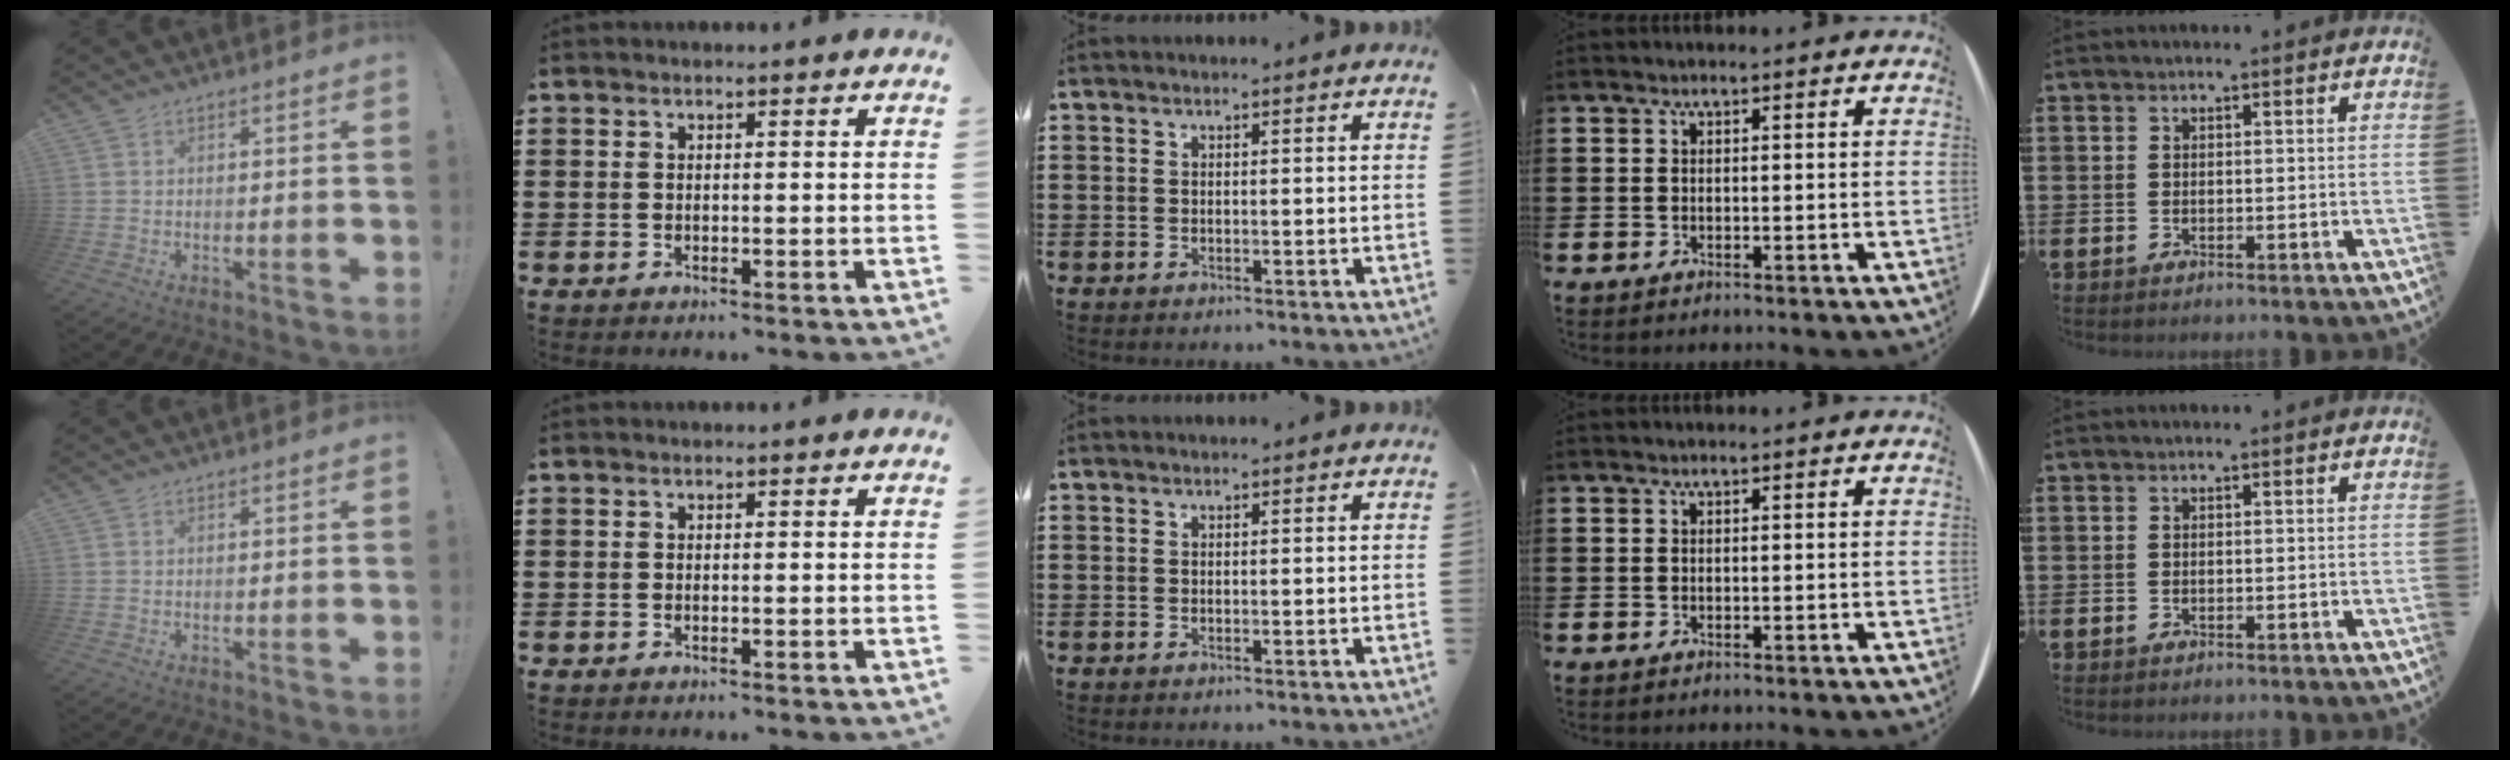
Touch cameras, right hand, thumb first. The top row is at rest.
{}